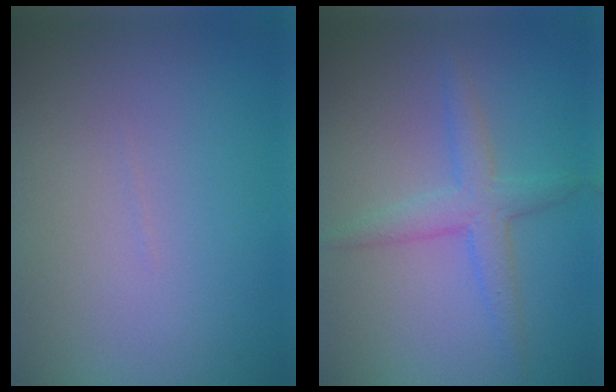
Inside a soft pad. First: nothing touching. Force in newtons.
{"total": 2.9, "press": 2.9, "slide": 0.2}